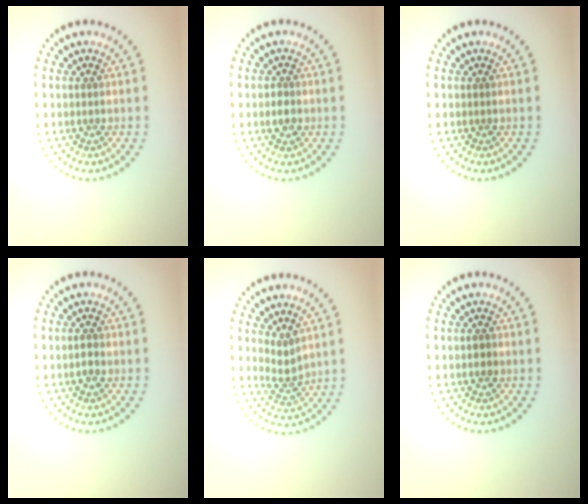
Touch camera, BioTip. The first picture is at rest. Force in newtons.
{"total": 1.2, "press": 1.1, "slide": 0.4}
{"total": 0.0}
{"total": 1.0, "press": 1.0, "slide": 0.1}
{"total": 2.0, "press": 1.3, "slide": 1.5}
{"total": 0.7, "press": 0.6, "slide": 0.2}